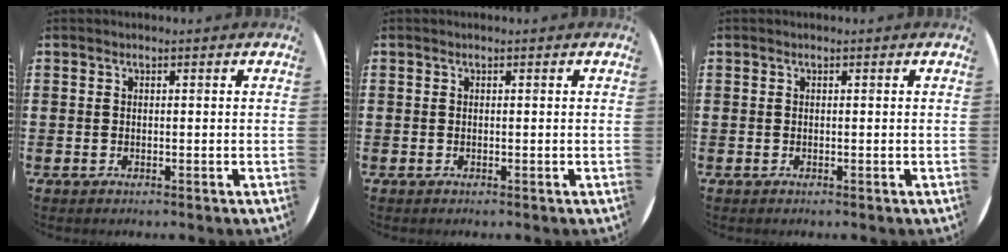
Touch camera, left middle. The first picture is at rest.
{"total": 0.0}
{"total": 0.0}